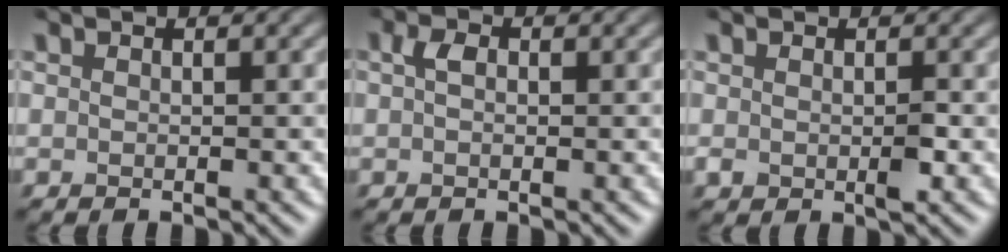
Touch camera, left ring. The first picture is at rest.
{"total": 1.4, "force": [-0.3, 0.9, 1.0], "torque": [-0.019, 0.002, -0.011]}
{"total": 1.2, "force": [0.0, 0.7, 0.9], "torque": [-0.016, -0.007, -0.002]}